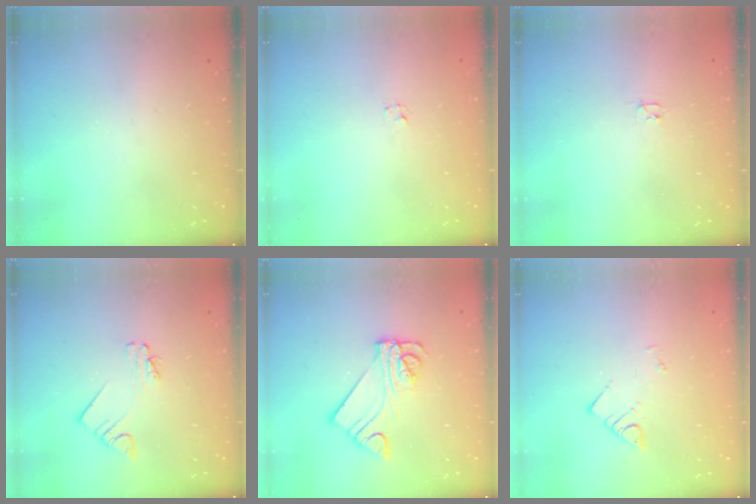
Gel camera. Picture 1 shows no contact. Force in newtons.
{"total": 1.2, "press": 1.2, "slide": 0.1}
{"total": 2.4, "press": 2.3, "slide": 0.4}
{"total": 1.9, "press": 1.9, "slide": 0.1}
{"total": 11.4, "press": 11.3, "slide": 1.2}
{"total": 3.7, "press": 3.6, "slide": 0.6}